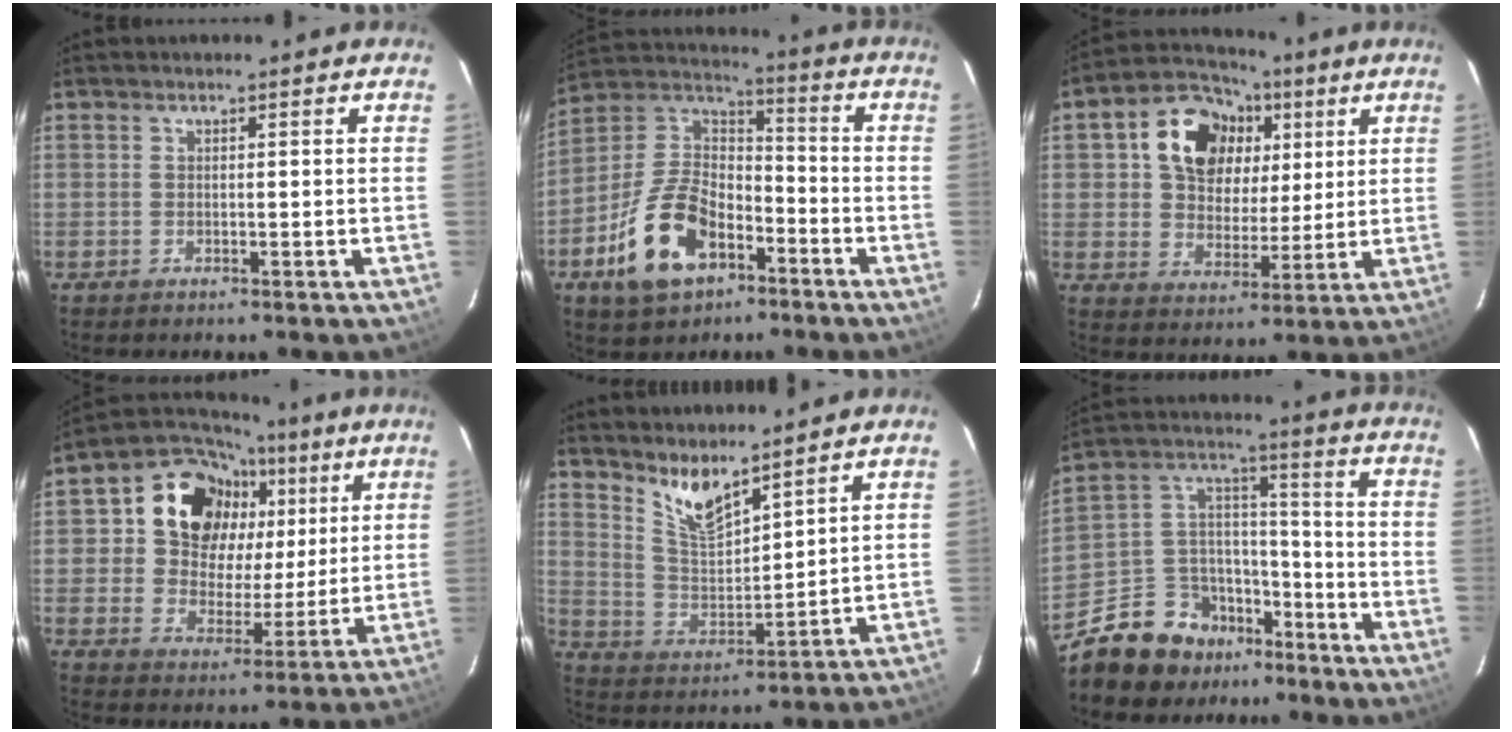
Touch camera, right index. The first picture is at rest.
{"total": 16.7, "force": [-8.4, 9.6, 10.9], "torque": [-0.234, 0.014, -0.143]}
{"total": 14.6, "force": [5.0, 11.2, 7.9], "torque": [-0.178, 0.047, 0.088]}
{"total": 16.9, "force": [5.8, 13.9, 7.7], "torque": [-0.181, 0.050, 0.100]}
{"total": 8.2, "force": [6.6, 2.0, 4.5], "torque": [-0.086, -0.010, 0.136]}
{"total": 14.1, "force": [-10.5, 8.9, 3.1], "torque": [-0.073, 0.070, -0.170]}